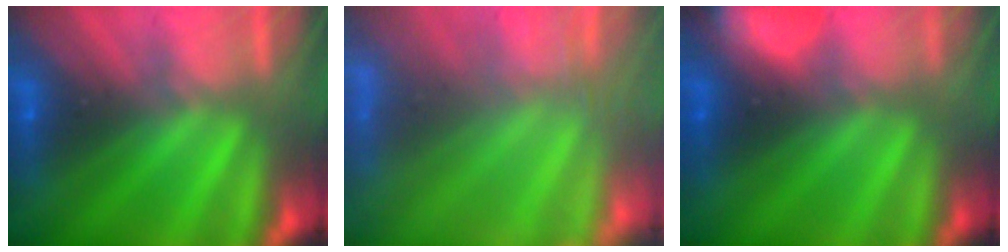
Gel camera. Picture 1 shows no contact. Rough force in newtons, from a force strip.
{"total": 8.3}
{"total": 5.9}